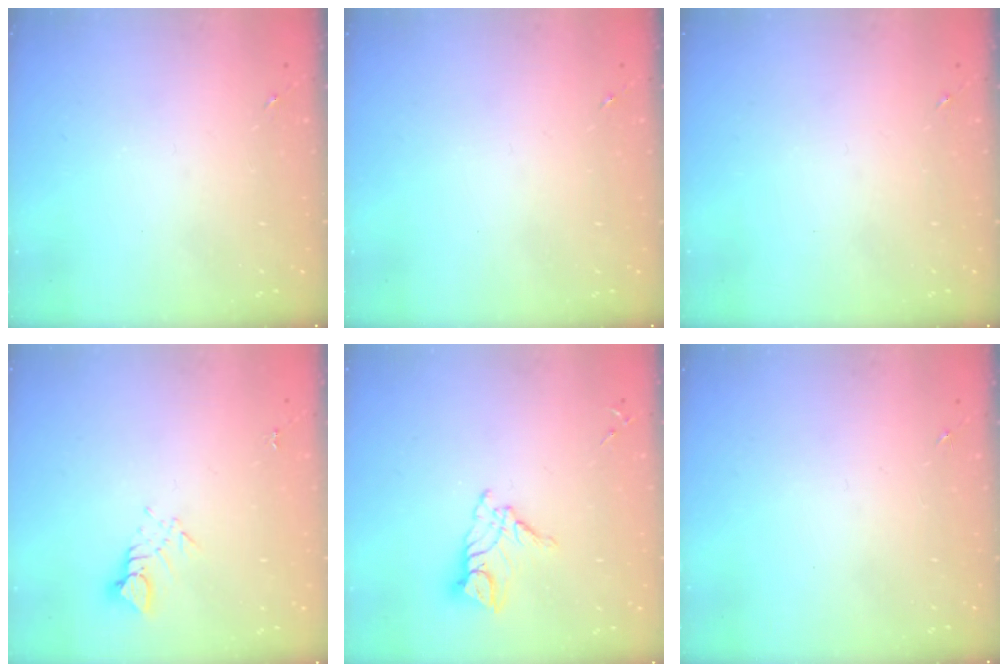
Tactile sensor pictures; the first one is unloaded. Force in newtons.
{"total": 0.0}
{"total": 0.0}
{"total": 3.1, "press": 3.1, "slide": 0.1}
{"total": 10.7, "press": 10.6, "slide": 0.9}
{"total": 0.0}